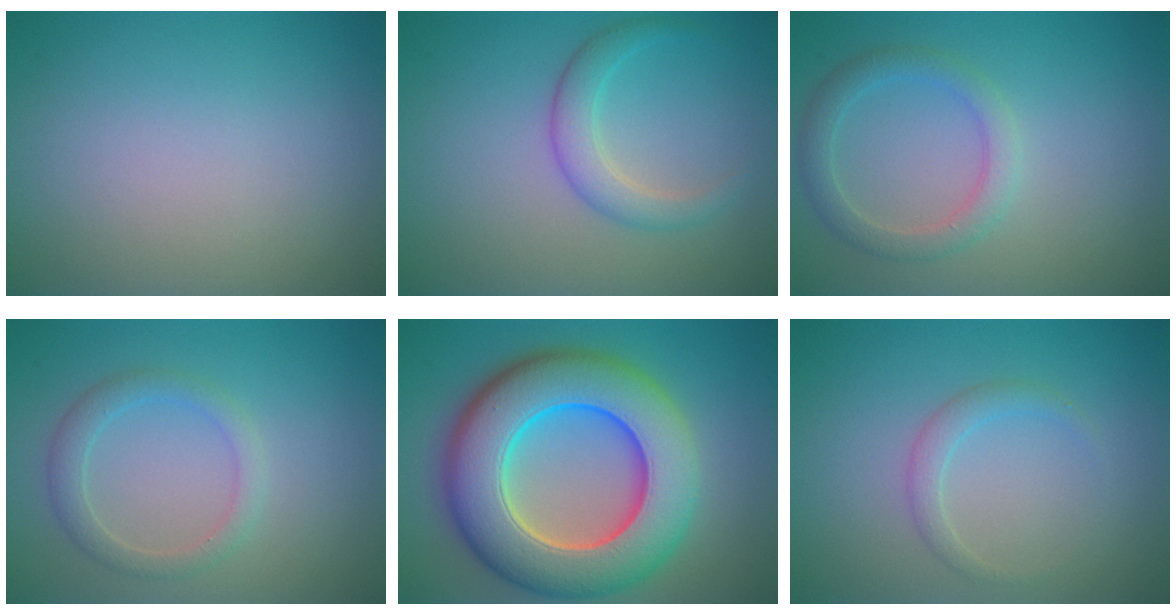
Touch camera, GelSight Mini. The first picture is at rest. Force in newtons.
{"total": 2.6, "press": 2.6, "slide": 0.1}
{"total": 2.5, "press": 2.5, "slide": 0.1}
{"total": 2.3, "press": 2.3, "slide": 0.1}
{"total": 12.8, "press": 12.8, "slide": 0.6}
{"total": 1.5, "press": 1.5, "slide": 0.1}